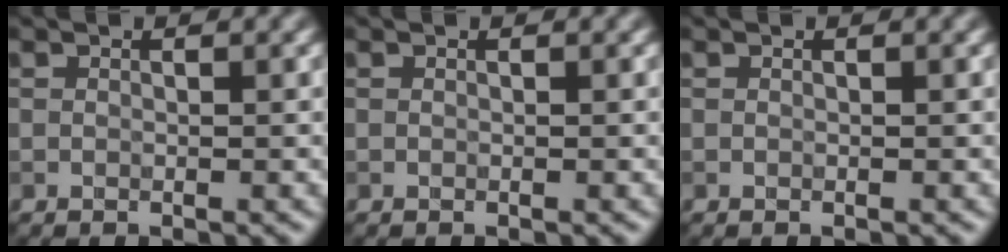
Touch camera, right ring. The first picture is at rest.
{"total": 0.0}
{"total": 0.0}